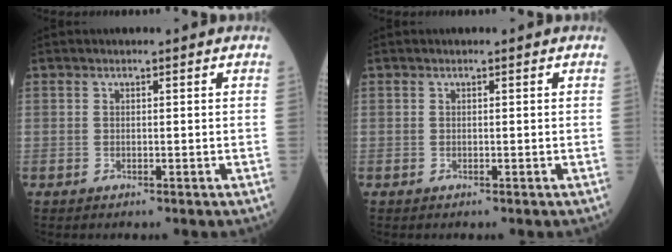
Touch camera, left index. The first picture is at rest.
{"total": 0.0}